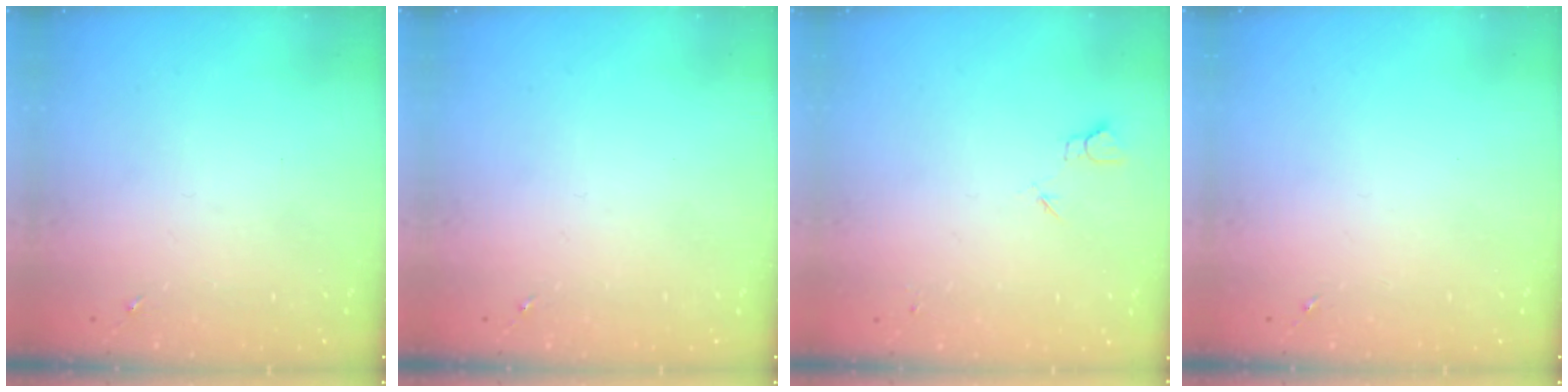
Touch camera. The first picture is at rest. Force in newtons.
{"total": 0.0}
{"total": 3.2, "press": 3.2, "slide": 0.4}
{"total": 0.0}